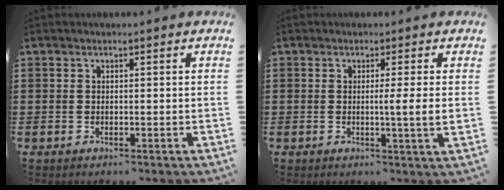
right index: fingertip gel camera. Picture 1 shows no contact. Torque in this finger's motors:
{"motor_torque": [0.74, -0.23, 0.11, 0.10]}